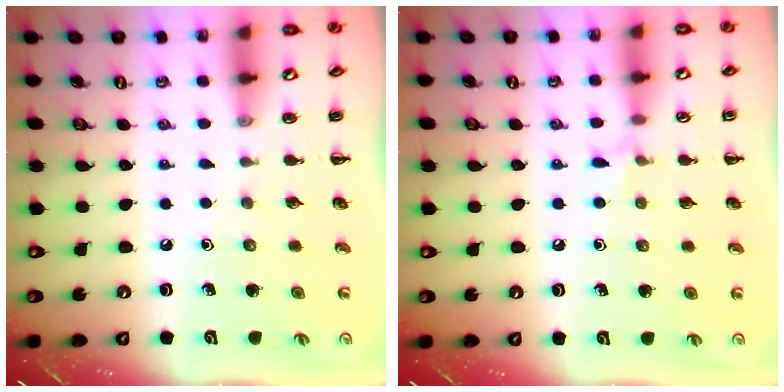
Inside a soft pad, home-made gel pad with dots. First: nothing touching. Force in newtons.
{"total": 4.8, "press": 4.5, "slide": 1.7}